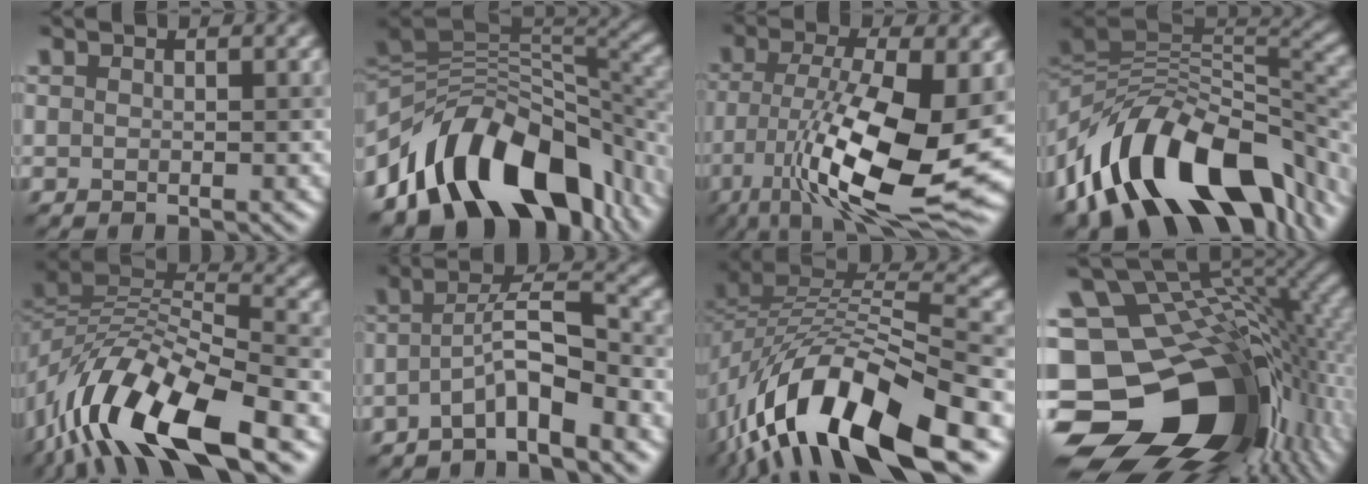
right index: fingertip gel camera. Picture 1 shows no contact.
{"total": 13.2, "force": [-6.7, 7.6, 8.4], "torque": [-0.111, 0.025, -0.119]}
{"total": 14.0, "force": [-3.8, 5.3, 12.4], "torque": [-0.220, -0.021, -0.061]}
{"total": 14.3, "force": [-6.0, 8.1, 10.2], "torque": [-0.167, 0.016, -0.093]}
{"total": 12.5, "force": [-6.8, 4.6, 9.4], "torque": [-0.166, 0.009, -0.131]}
{"total": 5.5, "force": [-3.3, 1.0, 4.2], "torque": [-0.069, 0.025, -0.062]}
{"total": 15.0, "force": [-8.1, 5.6, 11.3], "torque": [-0.209, 0.020, -0.150]}
{"total": 19.2, "force": [-5.7, 13.3, 12.6], "torque": [-0.234, 0.002, -0.075]}